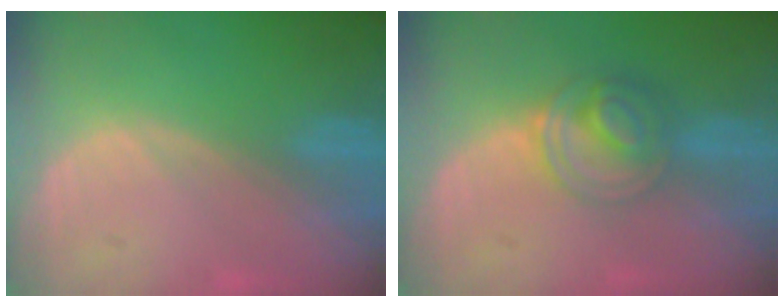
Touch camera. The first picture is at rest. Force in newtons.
{"total": 6.2, "press": 5.3, "slide": 3.1}